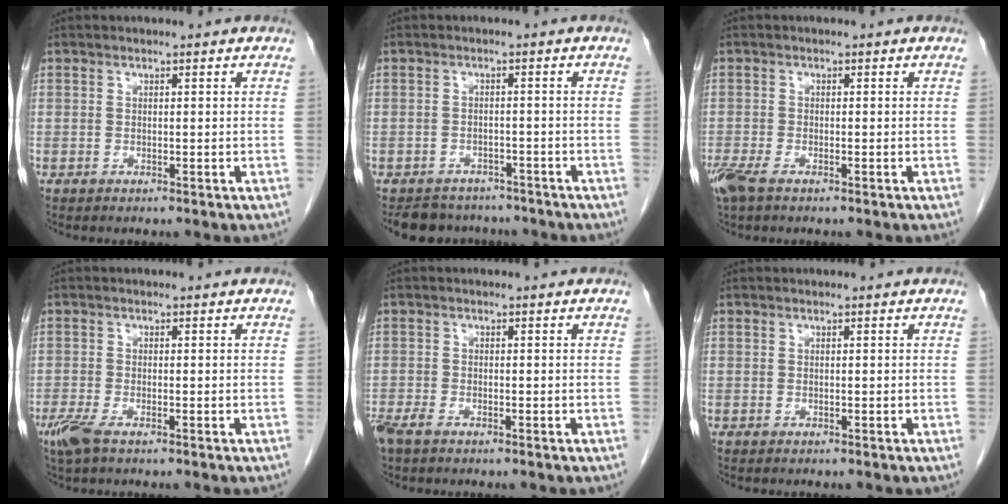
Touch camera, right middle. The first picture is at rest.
{"total": 7.2, "force": [-6.5, 2.9, 0.9], "torque": [-0.008, 0.003, -0.086]}
{"total": 3.9, "force": [-2.7, 1.2, 2.5], "torque": [-0.060, -0.011, -0.050]}
{"total": 3.3, "force": [-2.2, 0.8, 2.3], "torque": [-0.057, -0.009, -0.043]}
{"total": 3.3, "force": [-2.4, 1.2, 1.9], "torque": [-0.046, -0.007, -0.043]}
{"total": 0.0}